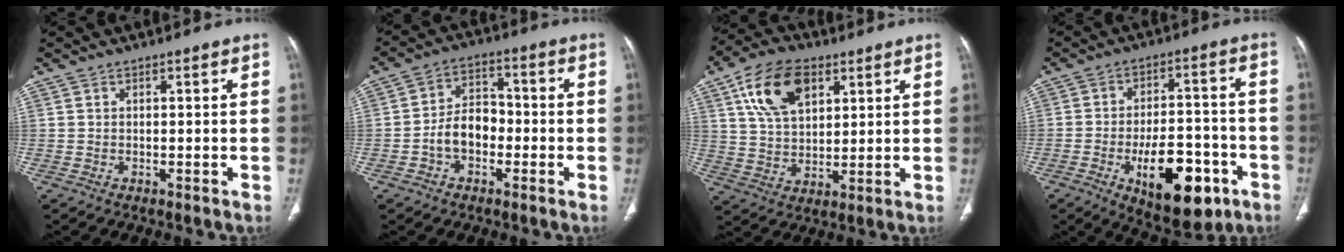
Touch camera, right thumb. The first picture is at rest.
{"total": 7.6, "force": [-2.3, 5.3, 5.0], "torque": [-0.068, 0.034, -0.051]}
{"total": 13.7, "force": [6.2, 8.1, 9.2], "torque": [-0.147, -0.012, 0.115]}
{"total": 16.7, "force": [-7.2, 8.0, 12.8], "torque": [-0.157, 0.036, -0.096]}